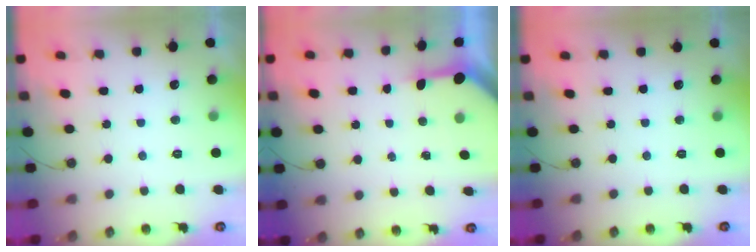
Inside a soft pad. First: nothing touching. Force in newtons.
{"total": 3.4, "press": 3.3, "slide": 0.4}
{"total": 0.0}